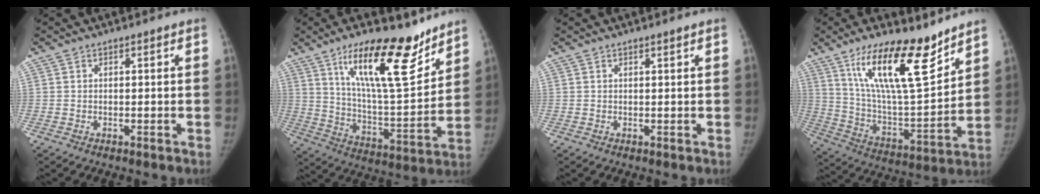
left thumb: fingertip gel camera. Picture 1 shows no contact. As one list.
[{"total": 20.2, "force": [13.0, 6.1, 14.2], "torque": [-0.195, -0.080, 0.223]}, {"total": 0.7, "force": [0.5, -0.1, 0.5], "torque": [-0.012, -0.004, 0.011]}, {"total": 20.8, "force": [13.3, 6.0, 14.9], "torque": [-0.225, -0.073, 0.240]}]